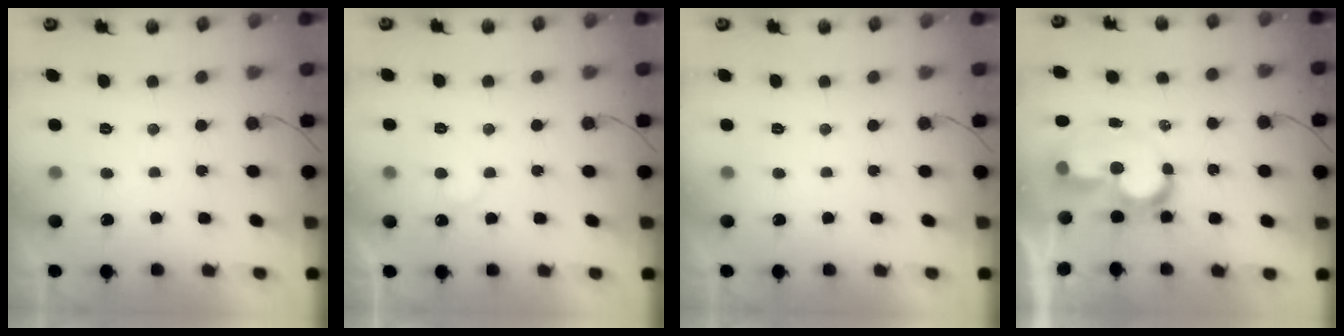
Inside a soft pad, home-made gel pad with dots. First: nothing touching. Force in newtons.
{"total": 5.8, "press": 5.8, "slide": 0.3}
{"total": 0.0}
{"total": 10.6, "press": 10.5, "slide": 1.0}